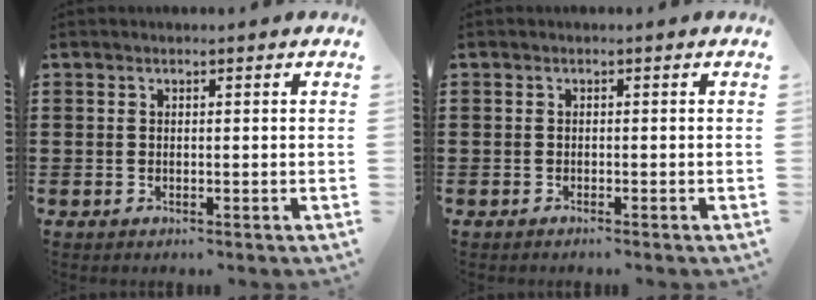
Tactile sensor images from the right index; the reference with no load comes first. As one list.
[{"total": 0.5, "force": [-0.5, 0.0, 0.1], "torque": [-0.004, -0.002, -0.011]}]